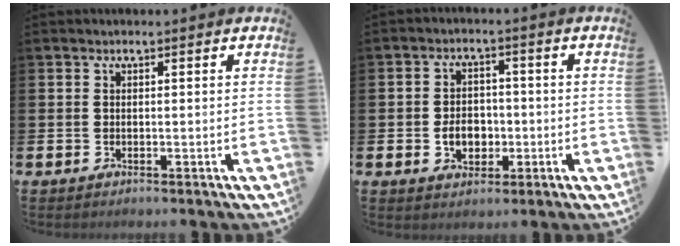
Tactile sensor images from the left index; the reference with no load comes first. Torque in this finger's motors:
{"motor_torque": [0.58, -0.19, 0.12, 0.11]}